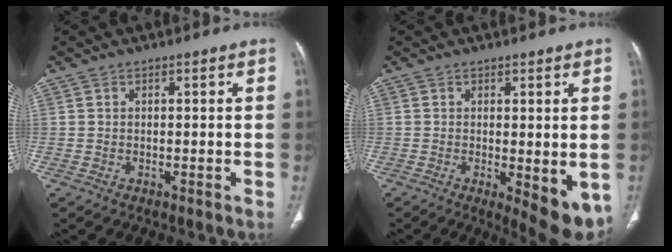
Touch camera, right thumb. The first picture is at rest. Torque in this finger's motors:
{"motor_torque": [-0.12, 0.75, -0.06, 0.03, 0.04]}